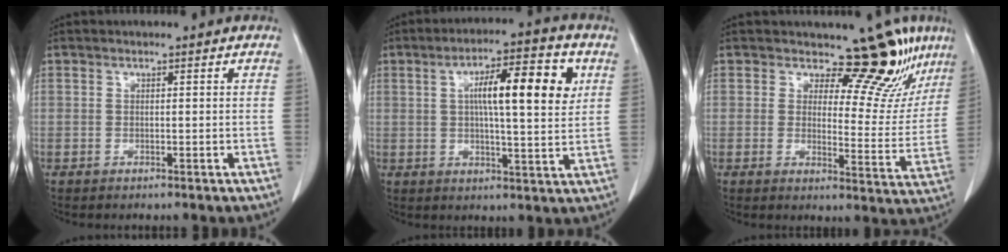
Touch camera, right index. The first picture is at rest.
{"total": 12.4, "force": [3.6, 2.3, 11.6], "torque": [-0.178, 0.018, 0.049]}
{"total": 11.8, "force": [9.5, 3.9, 5.7], "torque": [-0.051, -0.032, 0.104]}